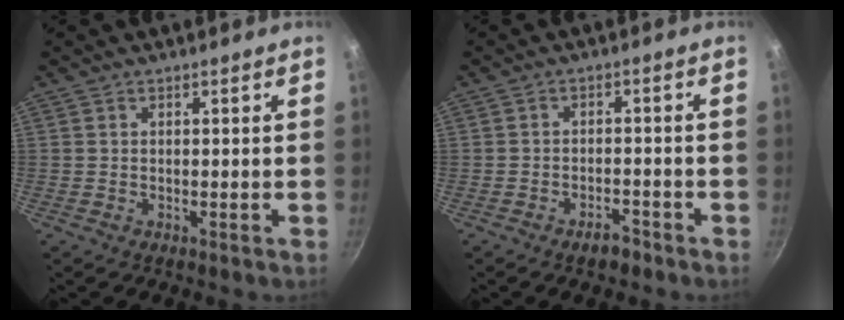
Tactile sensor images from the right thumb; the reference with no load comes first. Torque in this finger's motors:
{"motor_torque": [-0.20, 0.04, -0.10, 0.05, 0.00]}